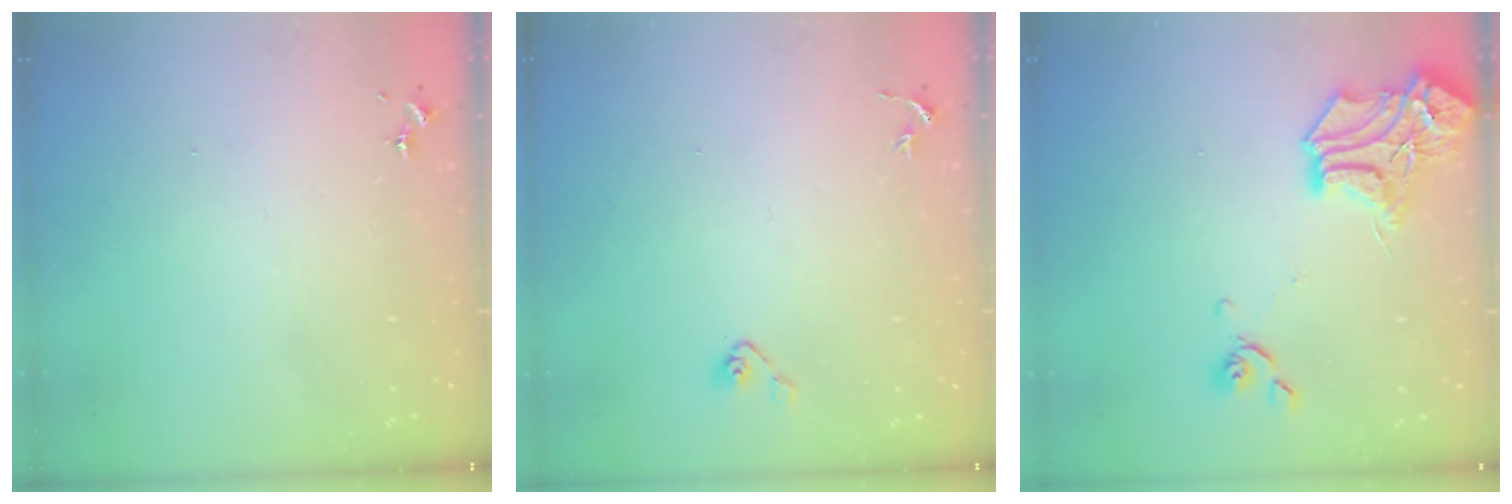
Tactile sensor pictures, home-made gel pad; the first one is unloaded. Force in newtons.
{"total": 3.4, "press": 3.3, "slide": 0.9}
{"total": 16.8, "press": 16.7, "slide": 1.5}